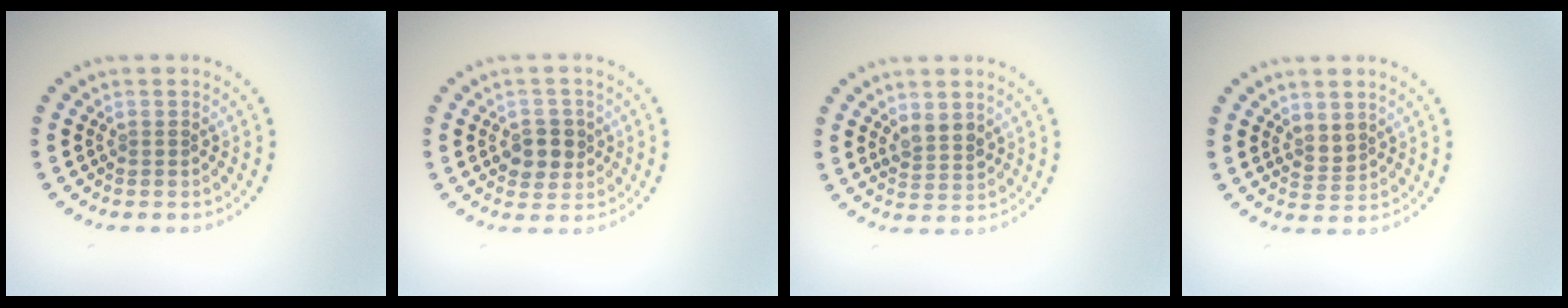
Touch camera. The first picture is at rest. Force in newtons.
{"total": 2.8, "press": 2.8, "slide": 0.7}
{"total": 2.2, "press": 2.0, "slide": 0.9}
{"total": 1.6, "press": 1.4, "slide": 0.8}